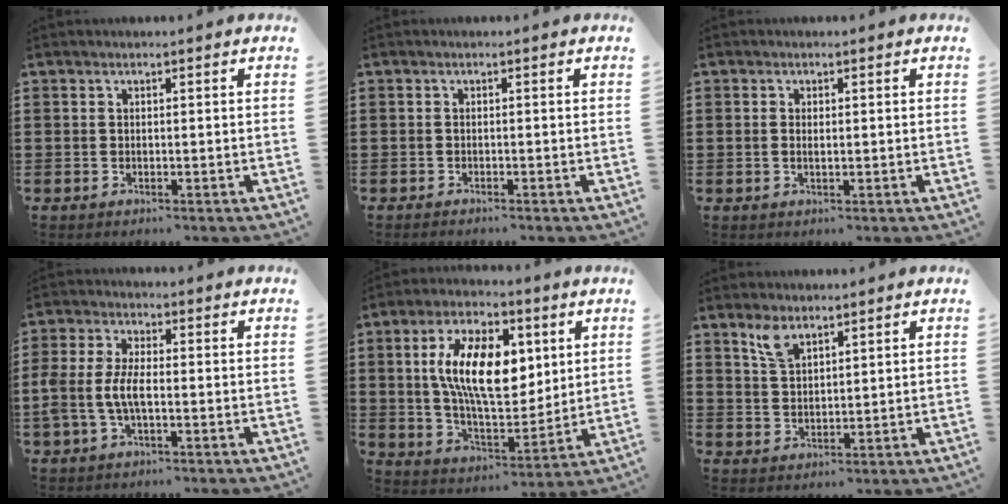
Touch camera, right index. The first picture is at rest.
{"total": 0.7, "force": [-0.7, 0.0, 0.0], "torque": [-0.001, -0.003, -0.015]}
{"total": 1.1, "force": [0.0, 0.5, 1.0], "torque": [-0.021, 0.002, -0.001]}
{"total": 5.3, "force": [-1.3, 2.4, 4.6], "torque": [-0.124, -0.008, -0.037]}
{"total": 14.1, "force": [3.7, 6.9, 11.8], "torque": [-0.218, 0.015, 0.067]}
{"total": 4.1, "force": [2.9, 1.7, 2.3], "torque": [-0.054, 0.002, 0.054]}